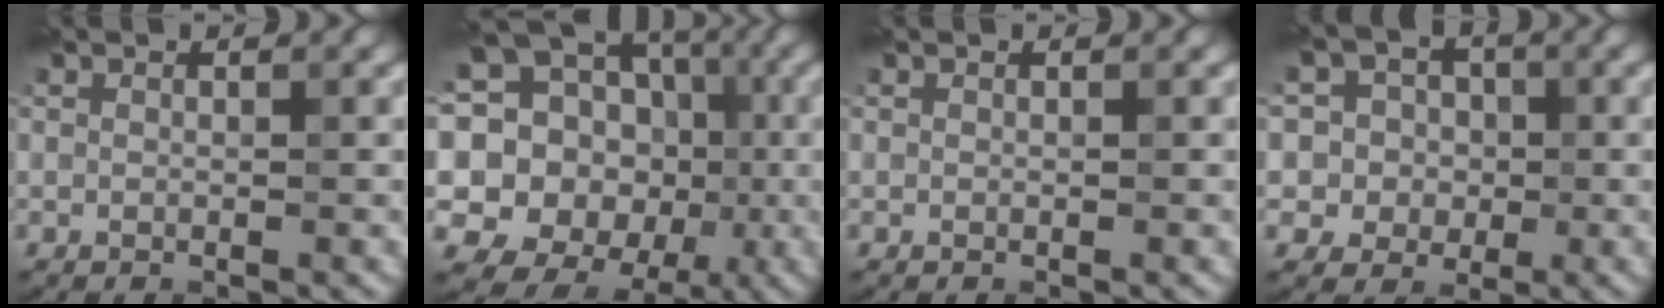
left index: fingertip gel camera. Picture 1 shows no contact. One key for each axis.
{"total": 19.2, "fx": 2.3, "fy": 17.1, "fz": 8.5, "tx": -0.195, "ty": 0.039, "tz": 0.024}
{"total": 0.0}
{"total": 6.9, "fx": 1.7, "fy": 6.4, "fz": 2.1, "tx": -0.043, "ty": 0.034, "tz": 0.007}